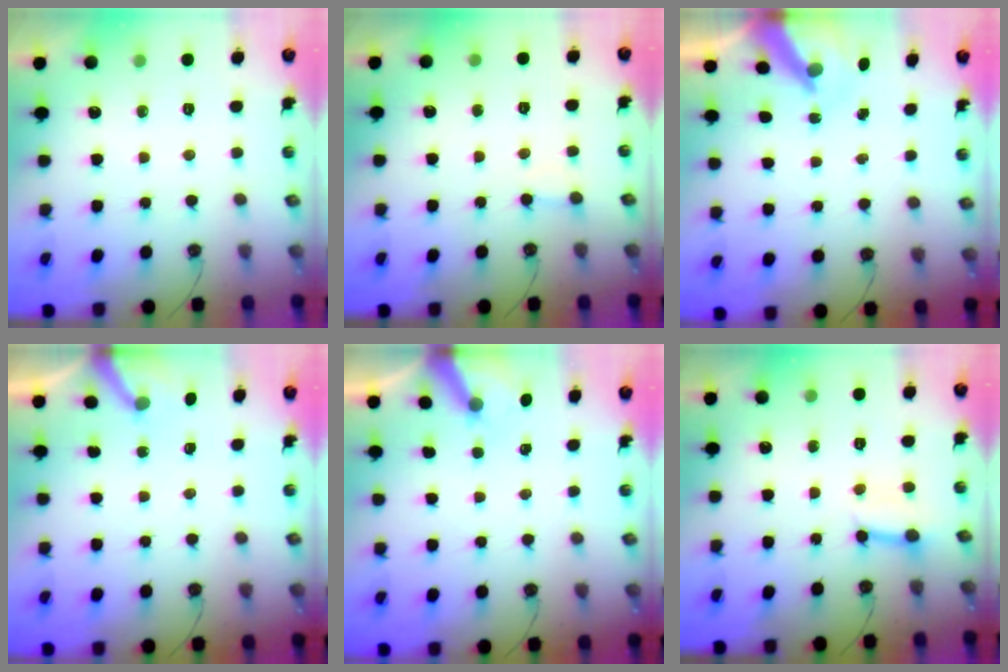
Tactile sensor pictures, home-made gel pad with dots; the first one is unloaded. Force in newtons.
{"total": 1.9, "press": 1.9, "slide": 0.3}
{"total": 7.7, "press": 7.7, "slide": 0.9}
{"total": 3.7, "press": 3.7, "slide": 0.3}
{"total": 6.1, "press": 6.1, "slide": 0.2}
{"total": 4.1, "press": 4.1, "slide": 0.5}